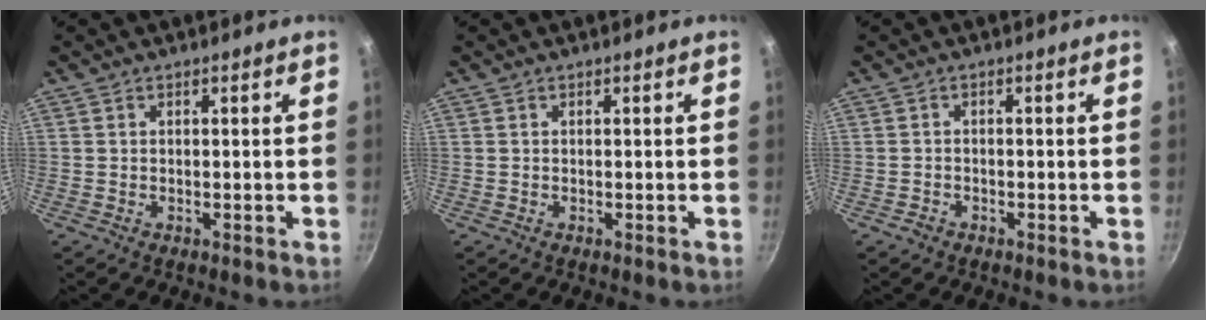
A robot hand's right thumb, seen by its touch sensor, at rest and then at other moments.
{"total": 0.0}
{"total": 1.1, "force": [-0.8, 0.7, 0.3], "torque": [-0.007, 0.004, -0.017]}